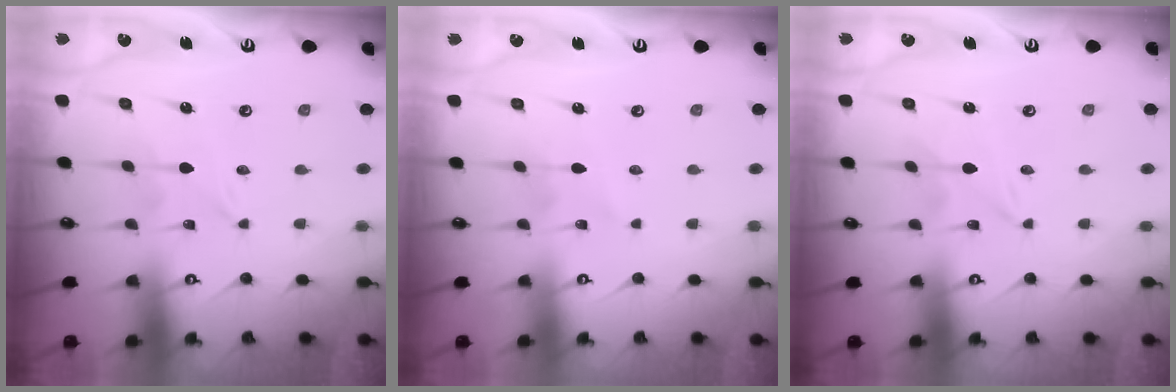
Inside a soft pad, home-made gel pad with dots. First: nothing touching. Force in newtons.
{"total": 2.4, "press": 2.4, "slide": 0.3}
{"total": 0.0}